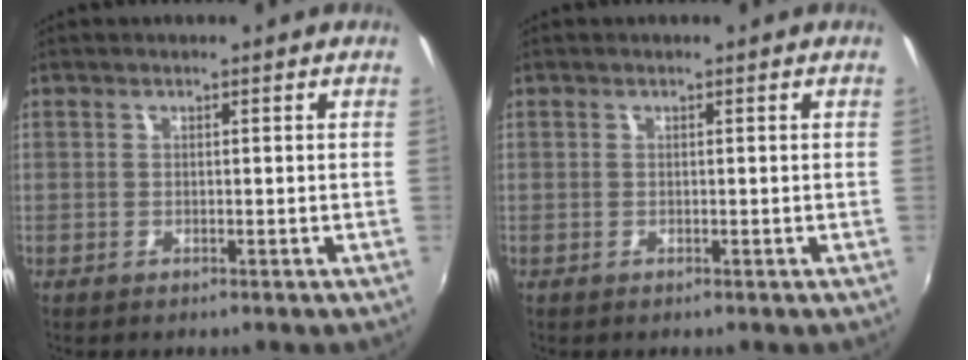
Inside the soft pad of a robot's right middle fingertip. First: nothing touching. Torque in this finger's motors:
{"motor_torque": [0.00, 0.00, 0.00, 0.01]}